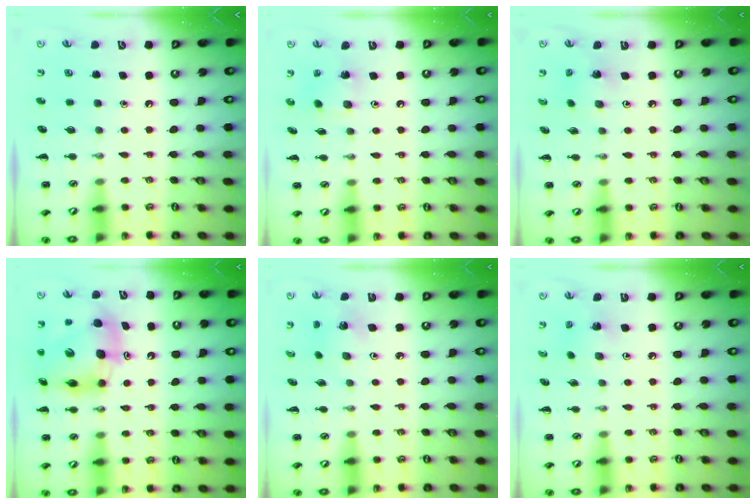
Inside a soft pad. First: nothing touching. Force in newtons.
{"total": 4.5, "press": 4.4, "slide": 1.0}
{"total": 2.0, "press": 1.9, "slide": 0.6}
{"total": 13.5, "press": 12.8, "slide": 4.3}
{"total": 2.1, "press": 2.0, "slide": 0.7}
{"total": 2.0, "press": 1.9, "slide": 0.6}